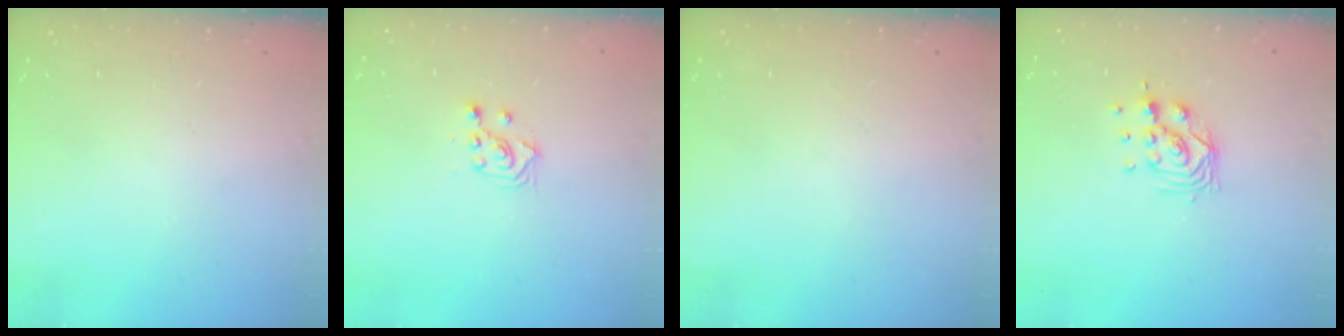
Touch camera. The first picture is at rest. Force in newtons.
{"total": 3.1, "press": 3.0, "slide": 0.9}
{"total": 0.0}
{"total": 8.5, "press": 8.5, "slide": 0.8}